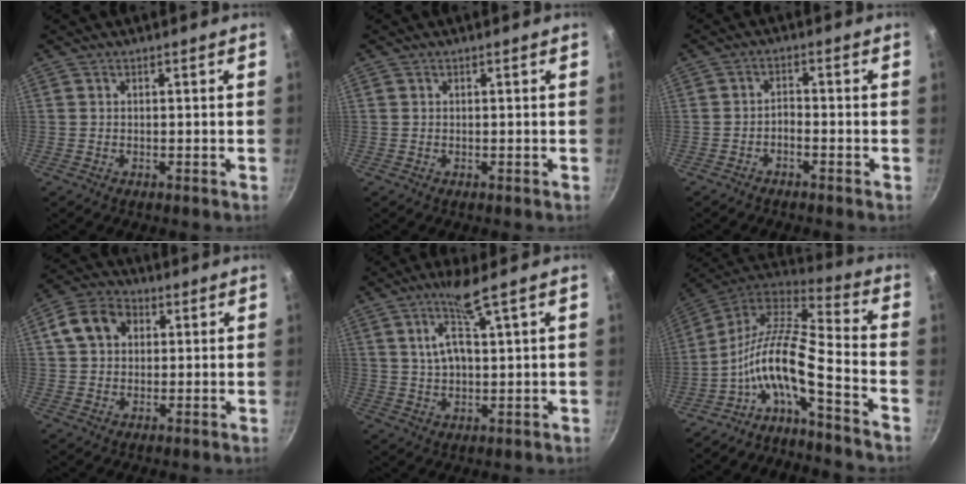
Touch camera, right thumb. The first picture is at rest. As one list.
[{"total": 0.0}, {"total": 2.0, "force": [-1.6, 0.7, 1.1], "torque": [-0.020, 0.018, -0.031]}, {"total": 8.7, "force": [2.3, 6.7, 5.0], "torque": [-0.067, 0.015, 0.026]}, {"total": 7.4, "force": [3.6, 1.3, 6.4], "torque": [-0.121, -0.009, 0.076]}, {"total": 13.8, "force": [-7.3, 2.7, 11.4], "torque": [-0.219, 0.069, -0.158]}]